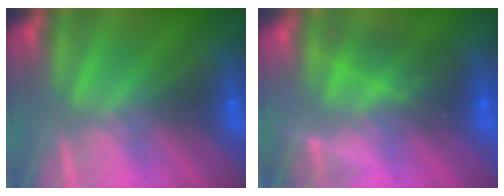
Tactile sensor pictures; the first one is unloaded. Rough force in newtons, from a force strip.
{"total": 4.7}